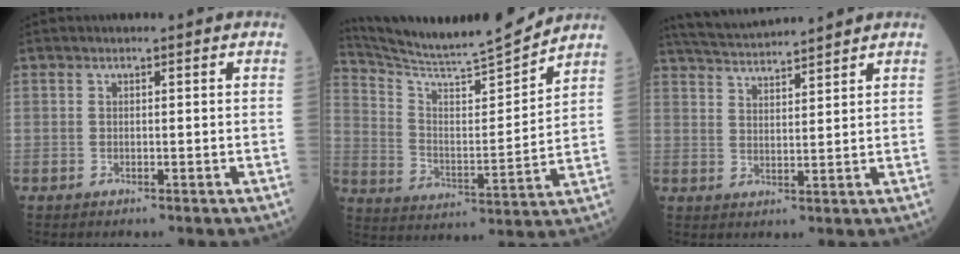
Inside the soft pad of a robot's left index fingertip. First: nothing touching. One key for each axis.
{"total": 15.8, "fx": 15.1, "fy": -1.0, "fz": 4.7, "tx": -0.097, "ty": -0.023, "tz": 0.251}
{"total": 9.4, "fx": 9.0, "fy": -0.2, "fz": 2.9, "tx": -0.065, "ty": 0.028, "tz": 0.155}